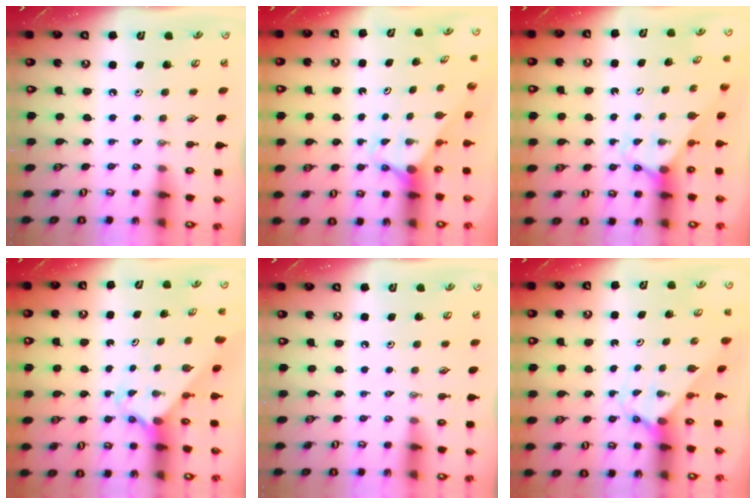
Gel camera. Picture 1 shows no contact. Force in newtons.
{"total": 2.8, "press": 2.8, "slide": 0.0}
{"total": 2.4, "press": 2.4, "slide": 0.1}
{"total": 2.4, "press": 2.4, "slide": 0.2}
{"total": 0.0}
{"total": 2.3, "press": 2.3, "slide": 0.2}